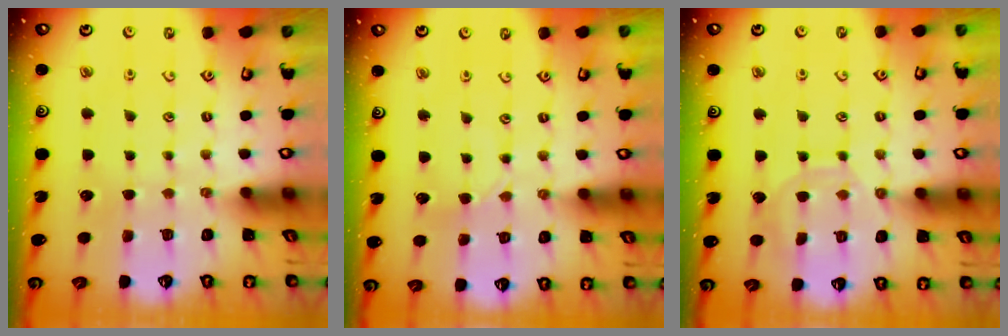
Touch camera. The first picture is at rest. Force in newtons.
{"total": 2.2, "press": 2.2, "slide": 0.3}
{"total": 7.8, "press": 7.8, "slide": 0.9}